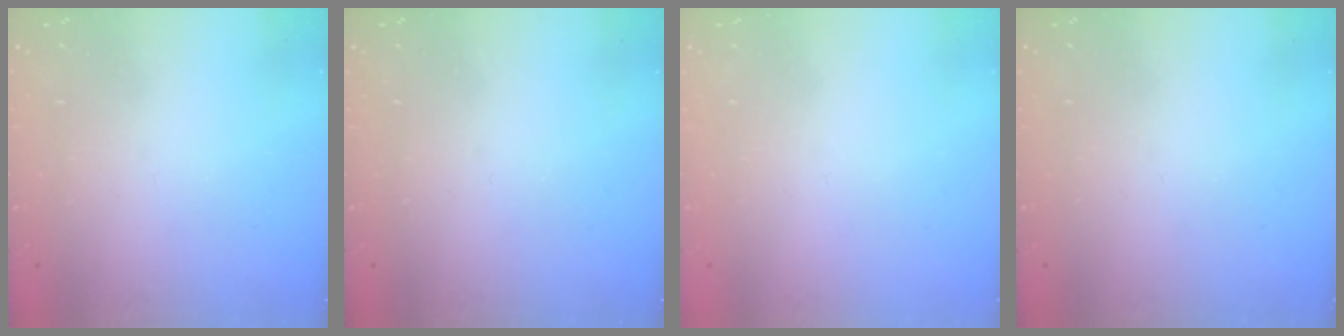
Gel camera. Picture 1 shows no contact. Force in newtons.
{"total": 0.0}
{"total": 1.5, "press": 1.5, "slide": 0.1}
{"total": 0.0}